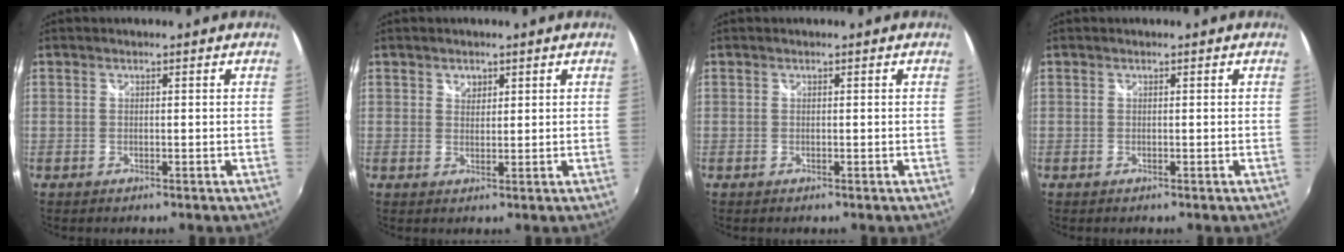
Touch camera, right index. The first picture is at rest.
{"total": 1.9, "force": [1.1, 1.5, 0.6], "torque": [-0.004, 0.004, 0.018]}
{"total": 0.0}
{"total": 0.0}